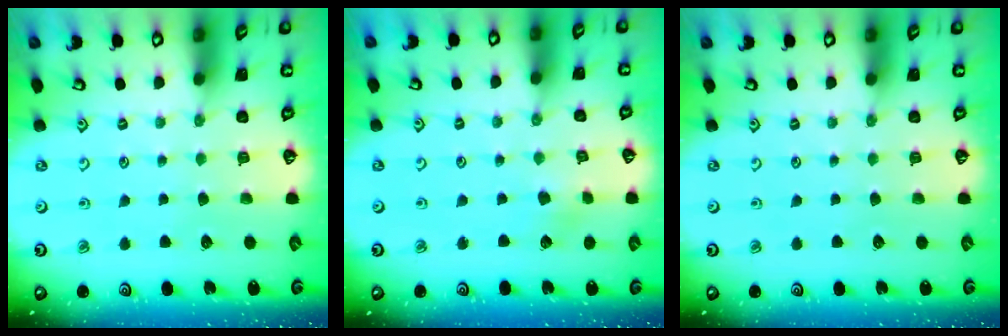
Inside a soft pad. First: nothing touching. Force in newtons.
{"total": 2.3, "press": 2.3, "slide": 0.4}
{"total": 0.0}